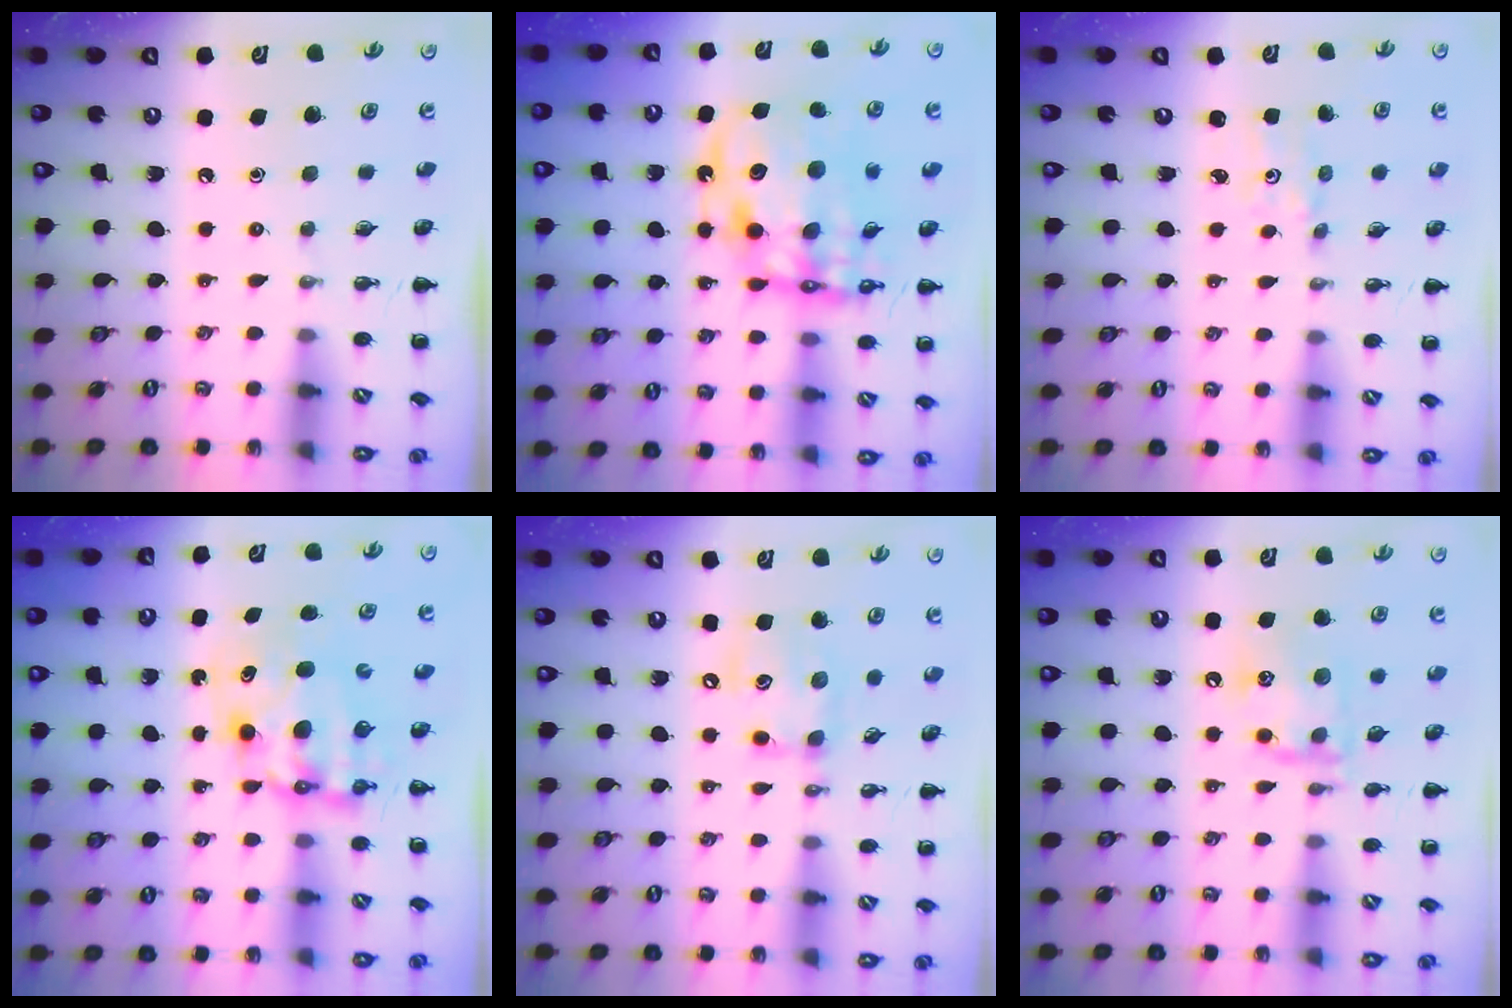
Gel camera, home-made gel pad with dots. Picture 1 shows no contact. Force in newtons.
{"total": 16.3, "press": 15.8, "slide": 4.0}
{"total": 0.9, "press": 0.8, "slide": 0.4}
{"total": 7.8, "press": 7.5, "slide": 2.2}
{"total": 10.7, "press": 10.7, "slide": 1.1}
{"total": 14.2, "press": 14.0, "slide": 1.9}